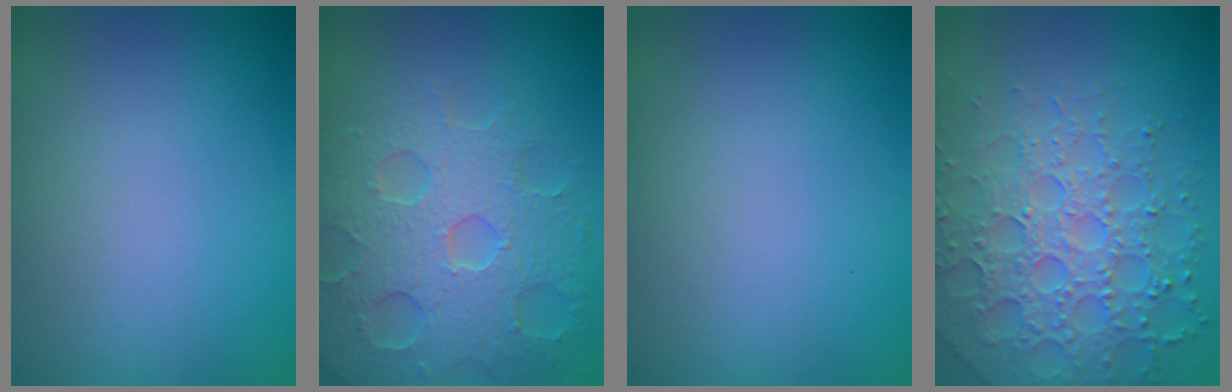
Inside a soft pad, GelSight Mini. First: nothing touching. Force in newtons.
{"total": 7.3, "press": 5.7, "slide": 4.5}
{"total": 0.0}
{"total": 5.4, "press": 5.2, "slide": 1.5}